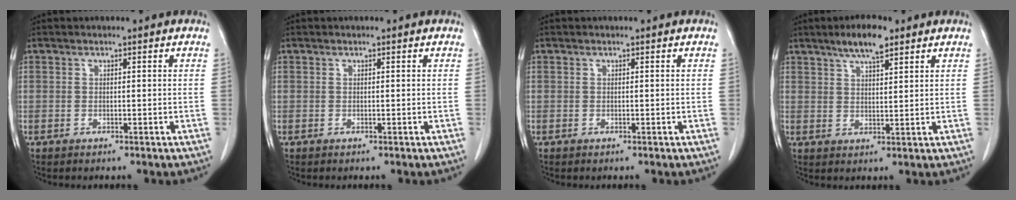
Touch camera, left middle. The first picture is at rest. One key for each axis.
{"total": 0.0}
{"total": 0.0}
{"total": 5.9, "fx": 4.2, "fy": 1.2, "fz": 4.0, "tx": -0.077, "ty": 0.005, "tz": 0.069}